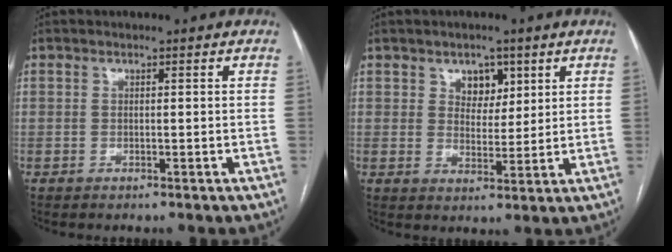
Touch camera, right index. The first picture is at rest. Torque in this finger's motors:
{"motor_torque": [0.45, 0.45, 0.01, 0.02]}